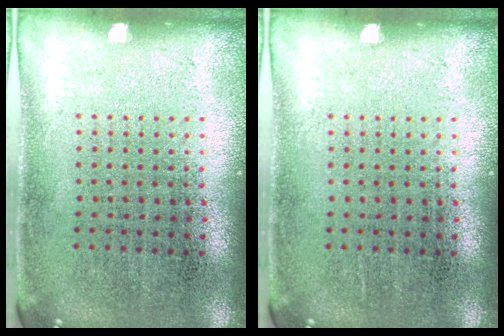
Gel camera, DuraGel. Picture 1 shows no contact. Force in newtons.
{"total": 0.0}